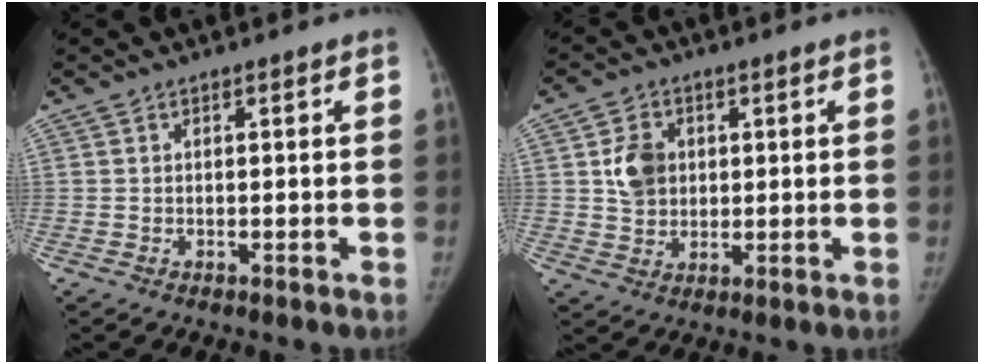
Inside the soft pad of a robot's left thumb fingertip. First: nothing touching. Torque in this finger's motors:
{"motor_torque": [0.93, 0.99, 0.24, -0.25, 0.04]}